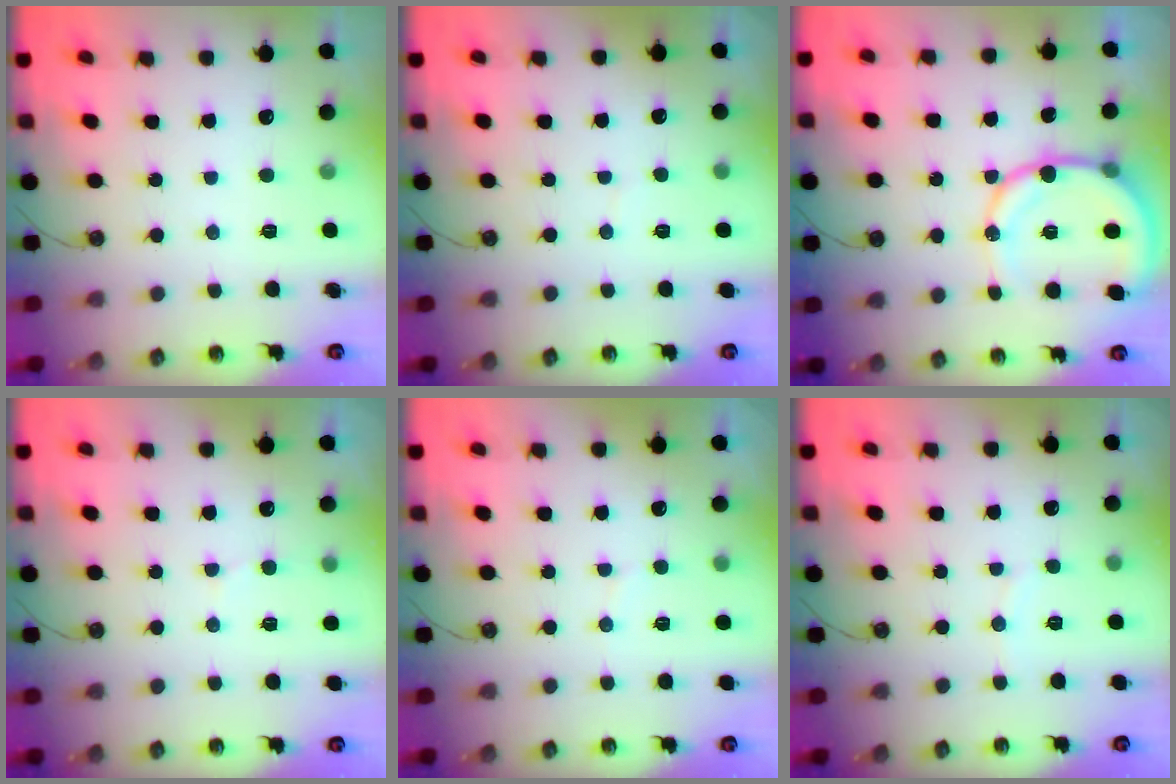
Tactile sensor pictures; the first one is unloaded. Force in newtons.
{"total": 1.6, "press": 1.5, "slide": 0.1}
{"total": 13.9, "press": 13.6, "slide": 2.8}
{"total": 5.2, "press": 5.1, "slide": 1.1}
{"total": 2.9, "press": 2.6, "slide": 1.2}
{"total": 2.5, "press": 2.5, "slide": 0.3}